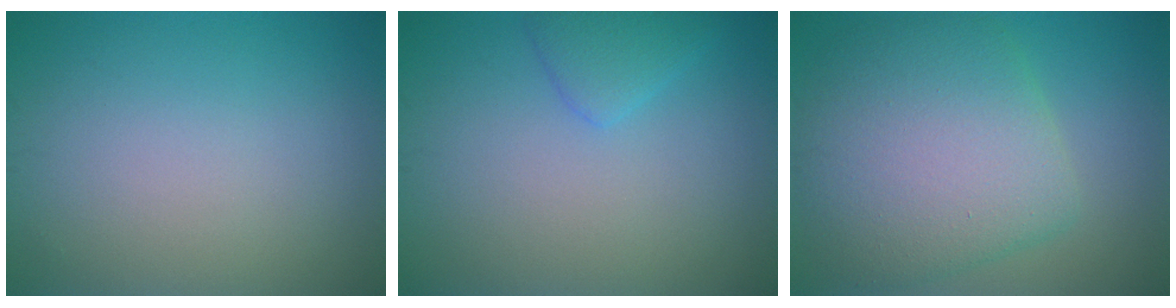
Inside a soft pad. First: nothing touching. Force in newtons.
{"total": 1.9, "press": 1.9, "slide": 0.2}
{"total": 8.8, "press": 8.8, "slide": 0.3}